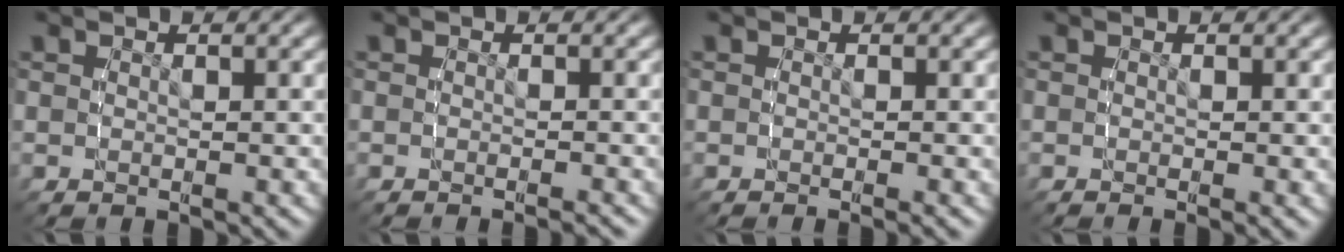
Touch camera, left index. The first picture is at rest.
{"total": 1.5, "force": [-1.3, 0.1, 0.7], "torque": [-0.004, 0.003, -0.023]}
{"total": 1.2, "force": [-1.0, 0.1, 0.7], "torque": [-0.001, 0.004, -0.017]}
{"total": 0.7, "force": [-0.4, 0.1, 0.6], "torque": [-0.005, 0.001, -0.008]}